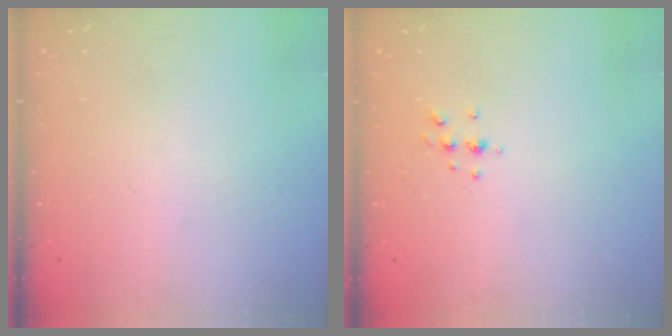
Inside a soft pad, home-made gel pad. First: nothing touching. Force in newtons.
{"total": 3.8, "press": 3.6, "slide": 1.1}